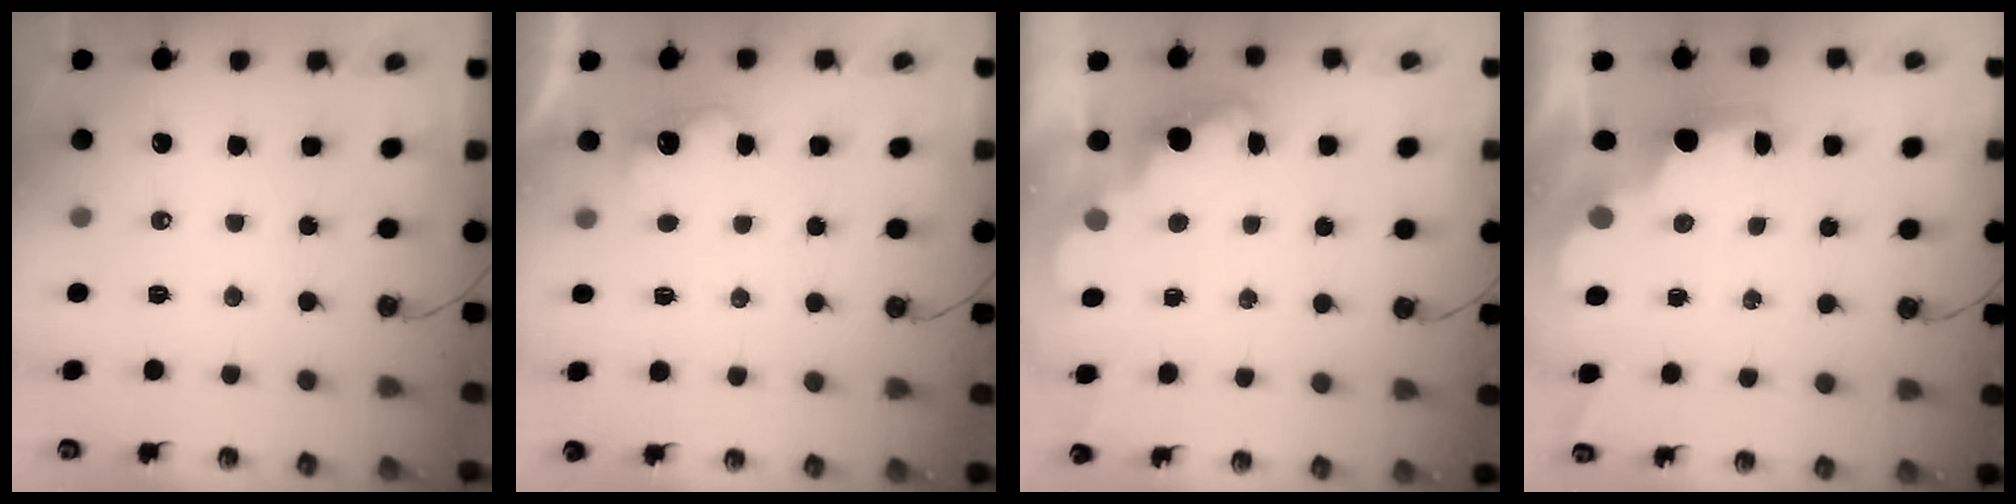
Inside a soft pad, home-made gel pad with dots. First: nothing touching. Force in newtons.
{"total": 3.4, "press": 3.3, "slide": 1.0}
{"total": 2.3, "press": 2.3, "slide": 0.5}
{"total": 2.2, "press": 2.1, "slide": 0.7}